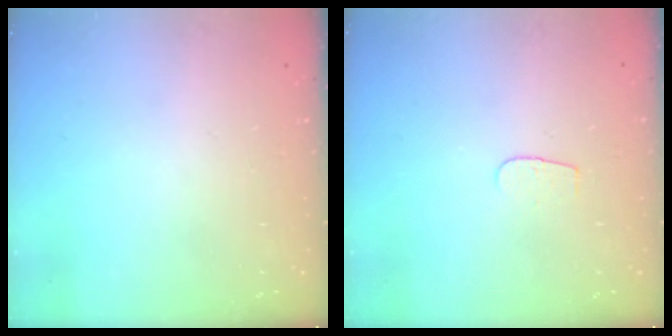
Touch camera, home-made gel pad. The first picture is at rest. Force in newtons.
{"total": 3.7, "press": 3.7, "slide": 0.4}